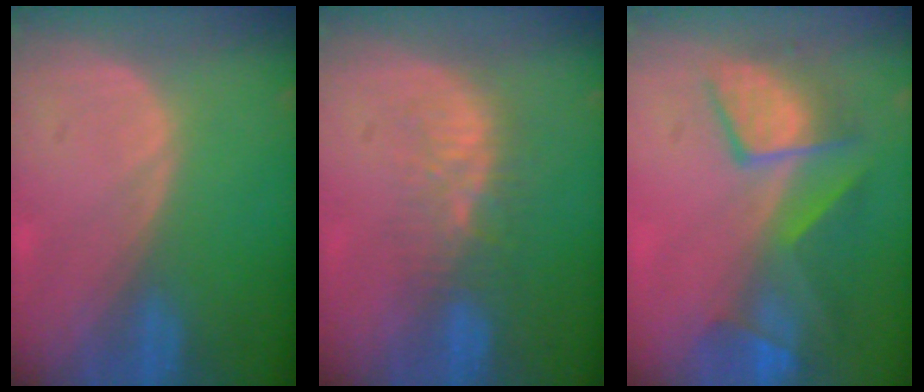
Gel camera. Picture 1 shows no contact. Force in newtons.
{"total": 5.7, "press": 5.3, "slide": 2.0}
{"total": 8.6, "press": 8.2, "slide": 2.6}